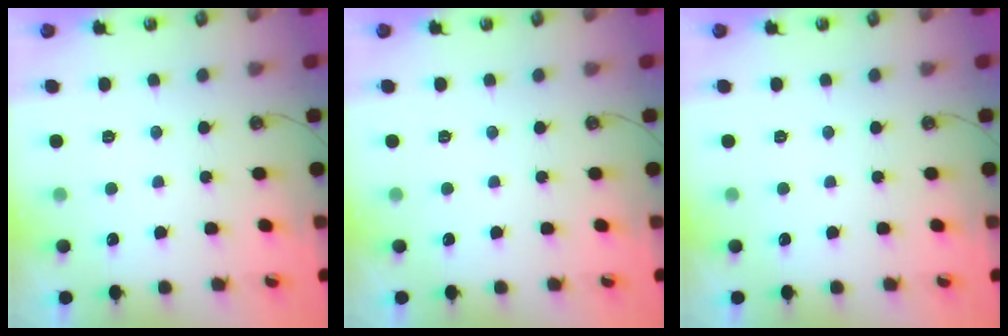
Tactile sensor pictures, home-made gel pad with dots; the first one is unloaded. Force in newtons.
{"total": 0.0}
{"total": 0.0}